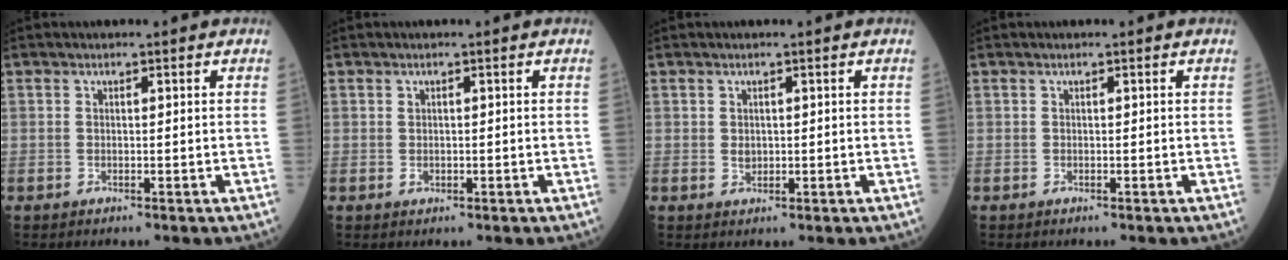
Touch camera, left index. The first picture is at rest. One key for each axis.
{"total": 0.8, "fx": -0.1, "fy": 0.7, "fz": 0.3, "tx": -0.005, "ty": 0.000, "tz": 0.000}
{"total": 1.2, "fx": 0.2, "fy": 1.0, "fz": 0.7, "tx": -0.014, "ty": -0.001, "tz": 0.006}
{"total": 0.0}